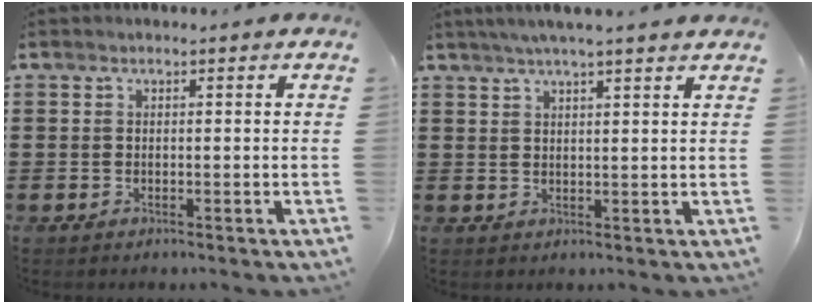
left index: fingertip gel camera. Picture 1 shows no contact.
{"total": 3.3, "force": [2.9, -0.5, 1.6], "torque": [-0.039, -0.003, 0.051]}